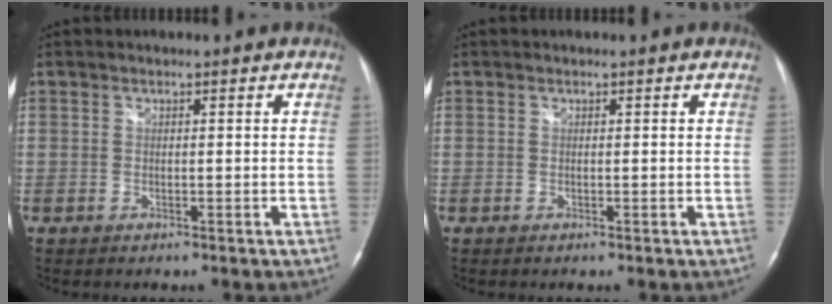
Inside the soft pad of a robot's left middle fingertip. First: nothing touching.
{"total": 0.0}